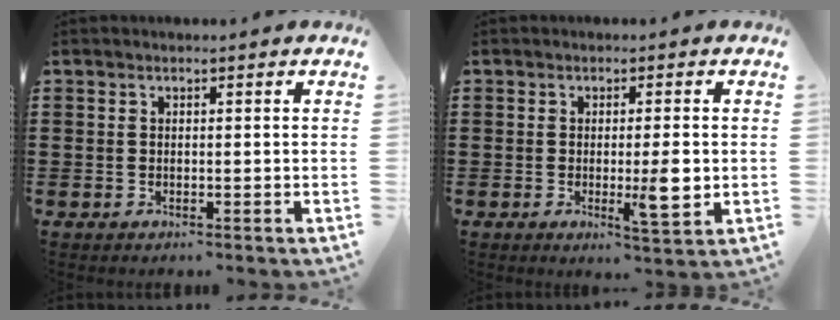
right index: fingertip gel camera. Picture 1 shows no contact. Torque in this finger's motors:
{"motor_torque": [1.30, 0.83, 0.27, 0.15]}